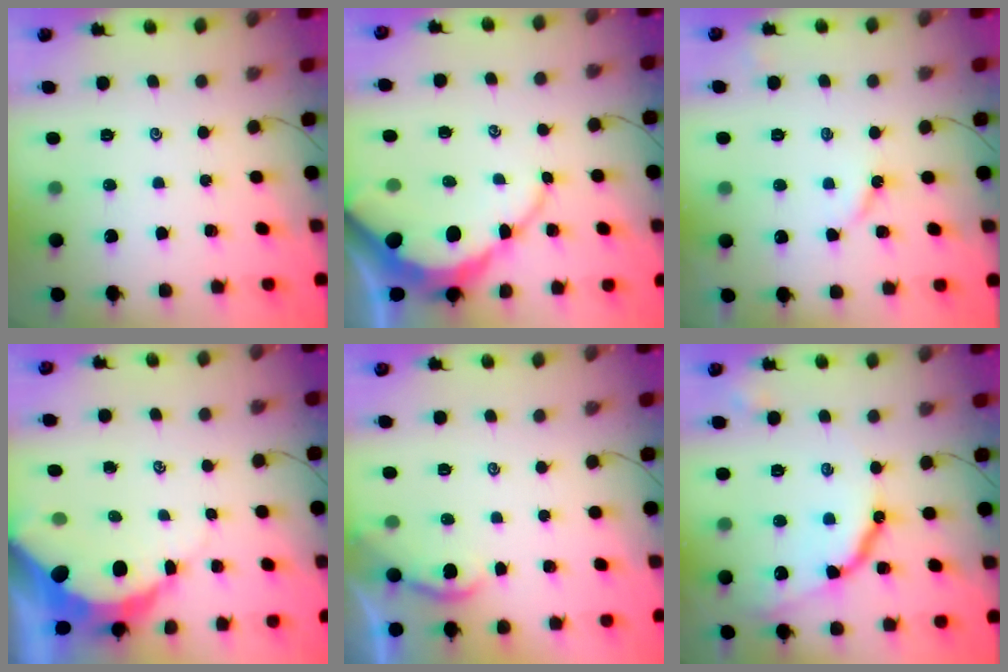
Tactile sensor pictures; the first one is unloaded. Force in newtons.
{"total": 10.0, "press": 10.0, "slide": 1.1}
{"total": 2.9, "press": 2.8, "slide": 0.5}
{"total": 9.7, "press": 9.6, "slide": 1.1}
{"total": 1.6, "press": 1.6, "slide": 0.2}
{"total": 11.5, "press": 11.5, "slide": 0.8}